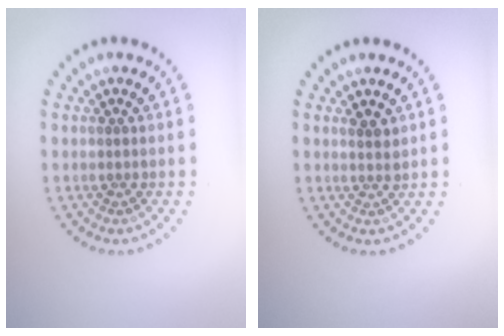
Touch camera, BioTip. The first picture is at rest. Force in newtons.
{"total": 1.3, "press": 1.1, "slide": 0.7}